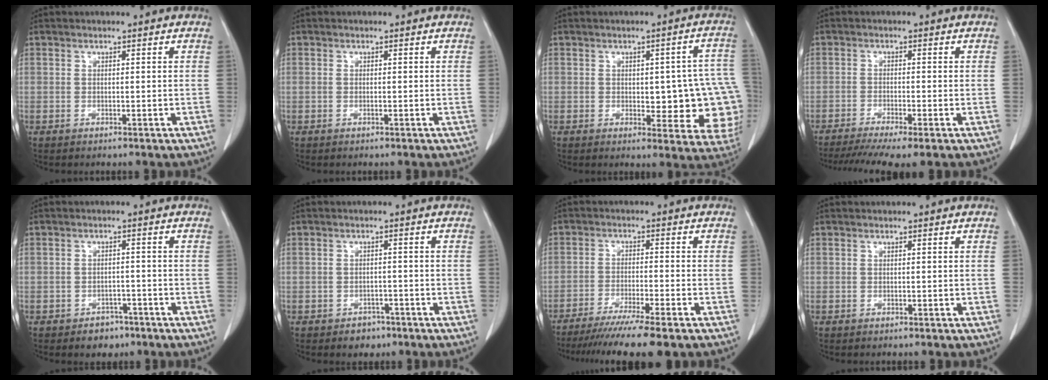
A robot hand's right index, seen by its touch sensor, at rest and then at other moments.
{"total": 0.0}
{"total": 13.8, "force": [-1.2, 5.5, 12.6], "torque": [-0.109, 0.016, -0.004]}
{"total": 8.6, "force": [-6.5, 0.3, 5.6], "torque": [-0.088, -0.012, -0.104]}
{"total": 3.5, "force": [-2.3, 2.4, 1.0], "torque": [-0.011, 0.008, -0.026]}
{"total": 2.8, "force": [-1.8, 2.0, 0.8], "torque": [-0.009, 0.006, -0.020]}
{"total": 11.1, "force": [-8.9, -0.8, 6.5], "torque": [-0.087, -0.032, -0.139]}
{"total": 0.0}